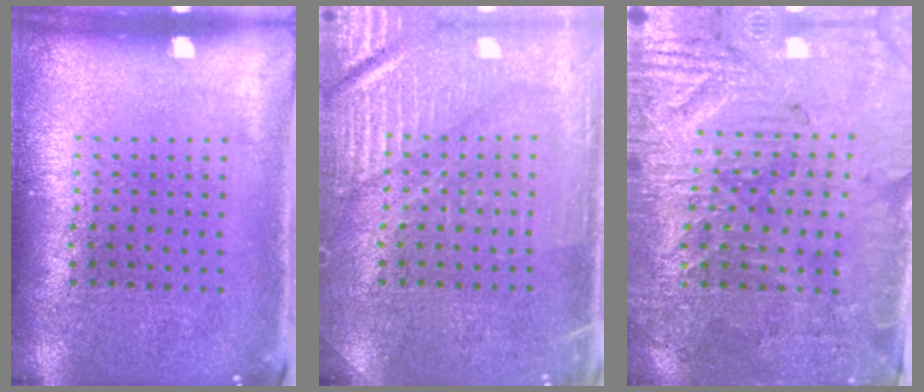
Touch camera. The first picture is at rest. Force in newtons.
{"total": 4.1, "press": 4.1, "slide": 0.7}
{"total": 3.5, "press": 3.3, "slide": 1.0}